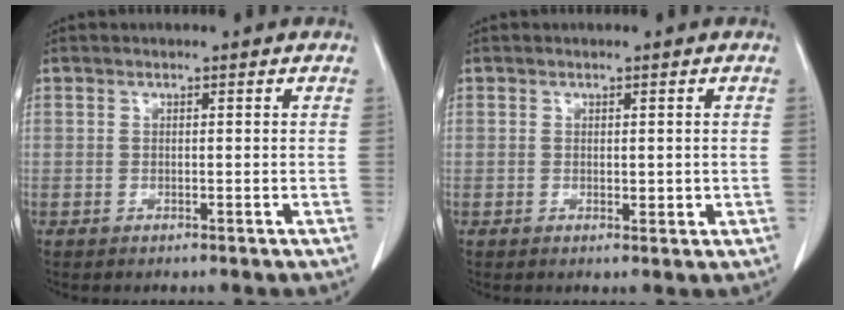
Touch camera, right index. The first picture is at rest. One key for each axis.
{"total": 1.5, "fx": 0.1, "fy": 0.9, "fz": 1.2, "tx": -0.012, "ty": -0.003, "tz": 0.003}